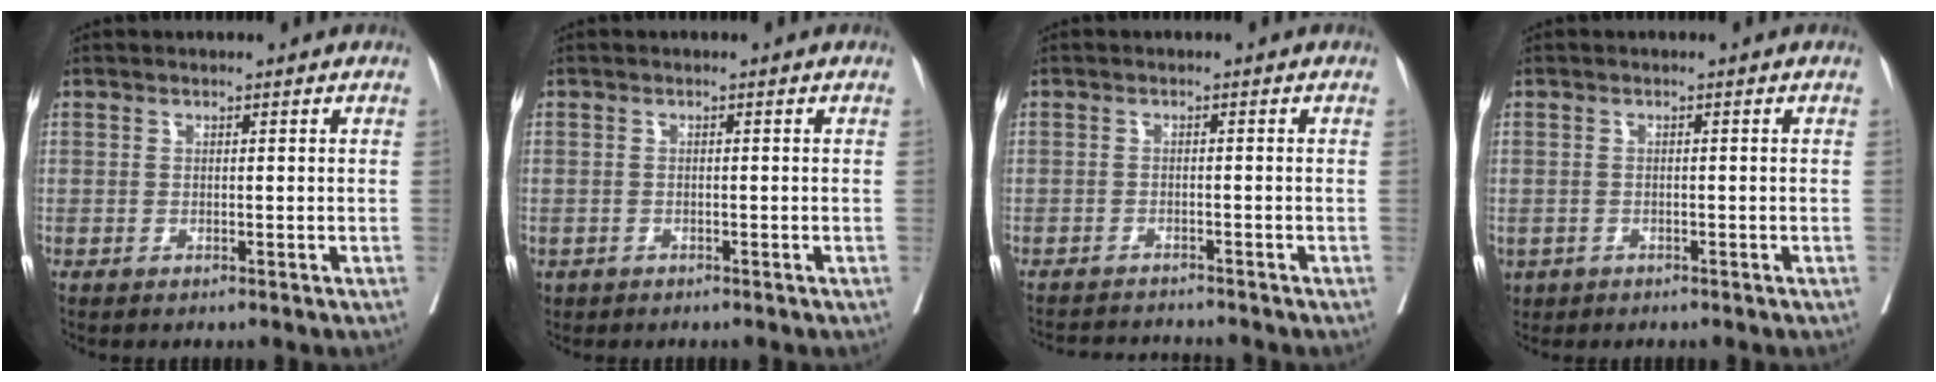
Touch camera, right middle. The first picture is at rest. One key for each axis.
{"total": 0.8, "fx": -0.5, "fy": 0.6, "fz": 0.1, "tx": -0.008, "ty": 0.002, "tz": -0.007}
{"total": 5.7, "fx": -5.6, "fy": 0.0, "fz": 0.9, "tx": -0.006, "ty": -0.006, "tz": -0.087}
{"total": 2.6, "fx": -1.6, "fy": 1.9, "fz": 0.6, "tx": -0.014, "ty": -0.002, "tz": -0.025}